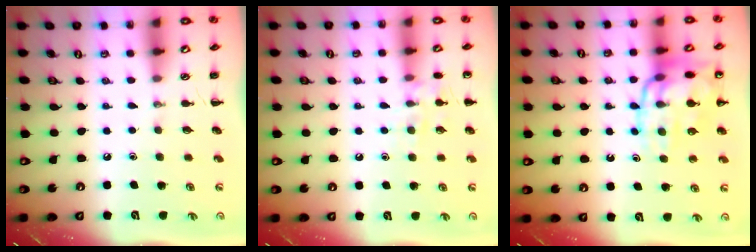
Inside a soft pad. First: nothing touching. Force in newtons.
{"total": 8.6, "press": 8.5, "slide": 1.0}
{"total": 16.1, "press": 16.0, "slide": 1.9}